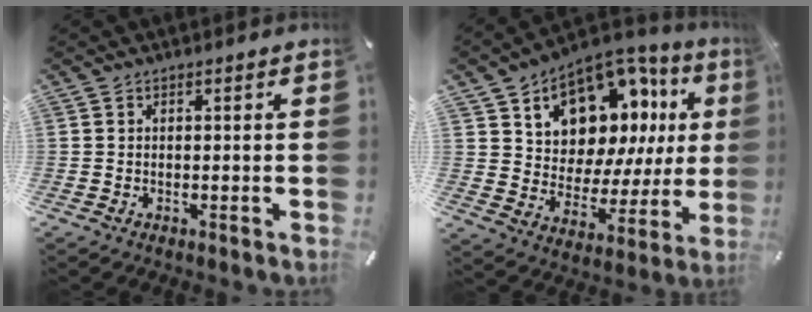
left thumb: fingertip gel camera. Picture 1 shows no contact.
{"total": 13.9, "force": [9.4, 8.3, 5.9], "torque": [-0.095, -0.089, 0.163]}